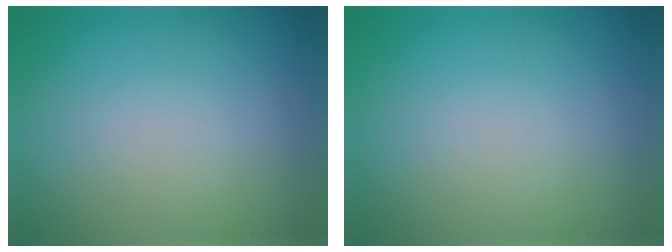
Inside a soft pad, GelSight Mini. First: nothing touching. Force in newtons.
{"total": 0.0}